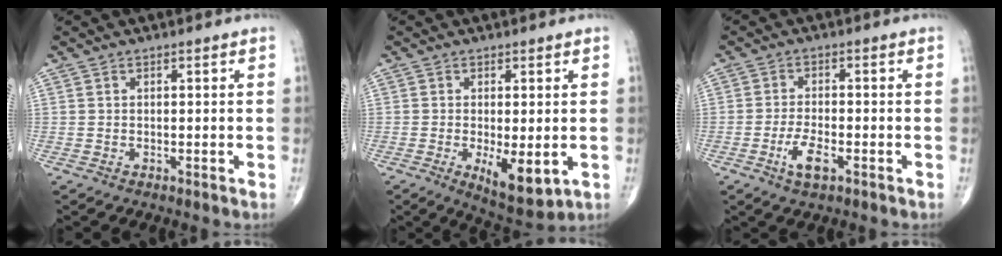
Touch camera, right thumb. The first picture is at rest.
{"total": 7.9, "force": [-1.8, 2.9, 7.1], "torque": [-0.105, -0.022, -0.019]}
{"total": 5.0, "force": [-2.2, 1.8, 4.1], "torque": [-0.081, 0.006, -0.039]}